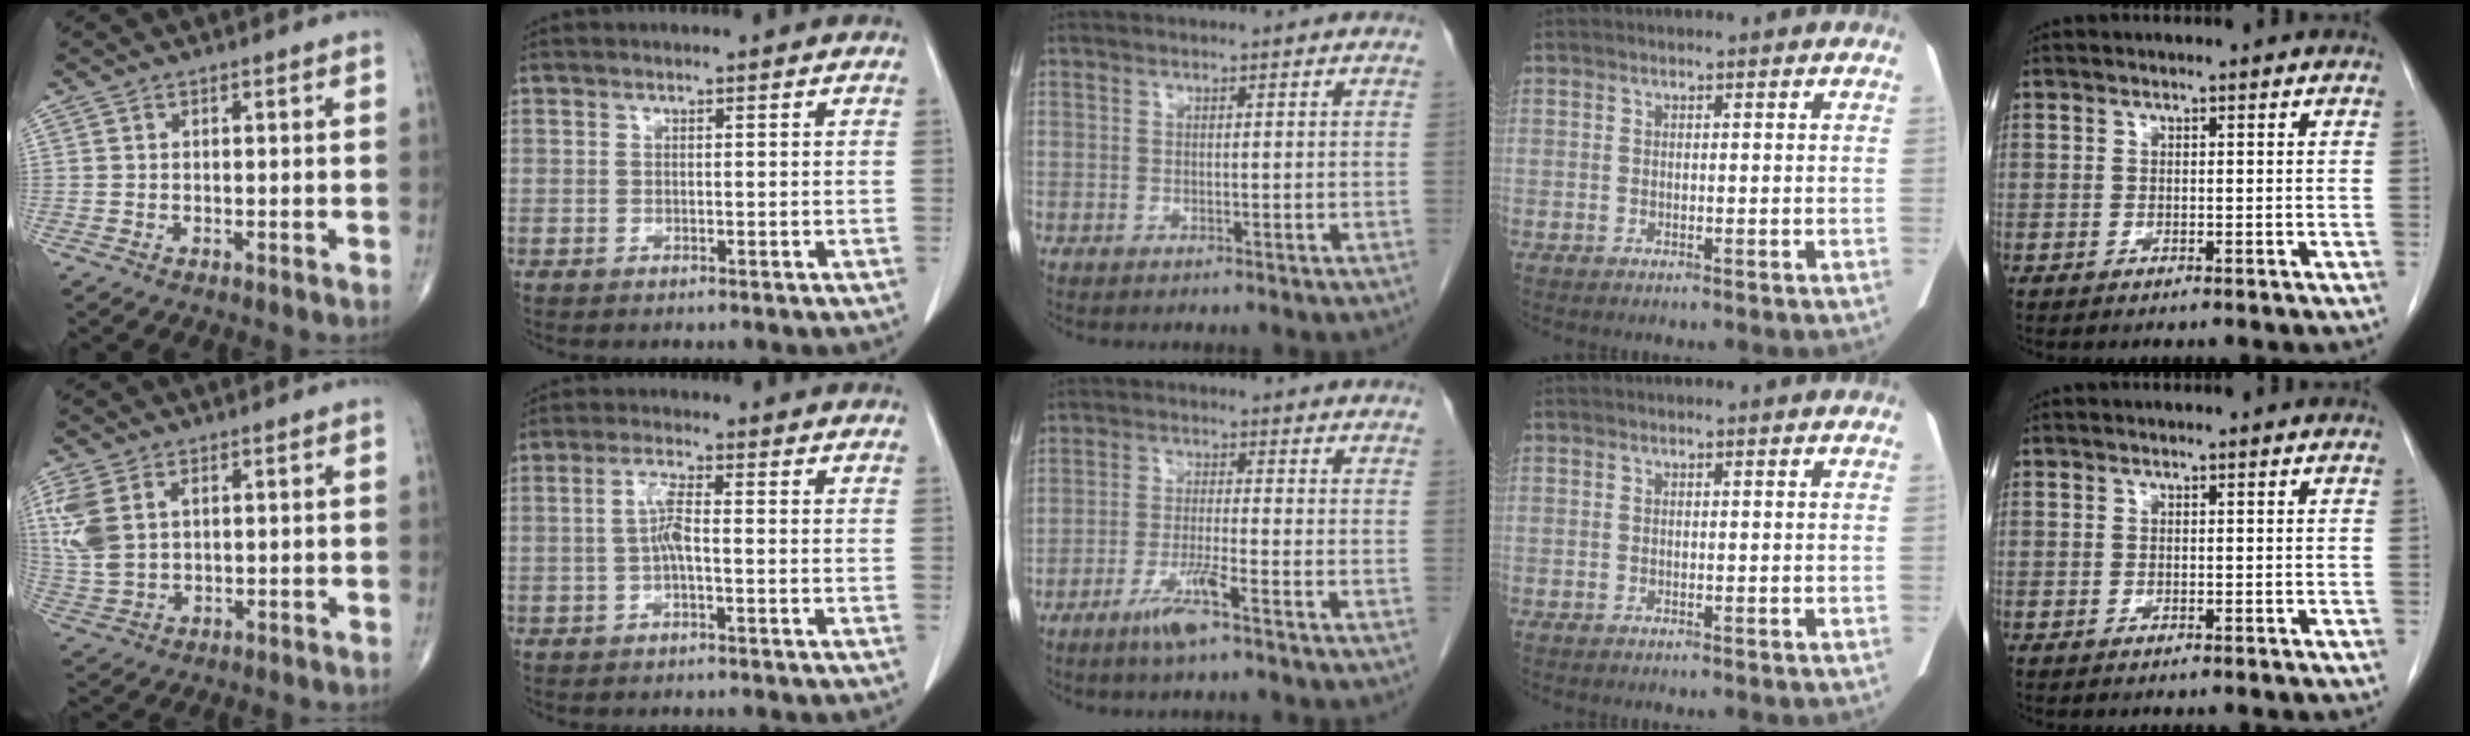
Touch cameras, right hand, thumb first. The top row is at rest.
{"thumb": {"total": 8.5, "force": [2.5, 5.2, 6.2], "torque": [-0.156, 0.004, 0.059]}, "index": {"total": 3.6, "force": [-0.4, 0.4, 3.5], "torque": [-0.072, 0.007, -0.008]}, "middle": {"total": 5.1, "force": [-3.2, -0.2, 4.0], "torque": [-0.079, -0.009, -0.064]}}